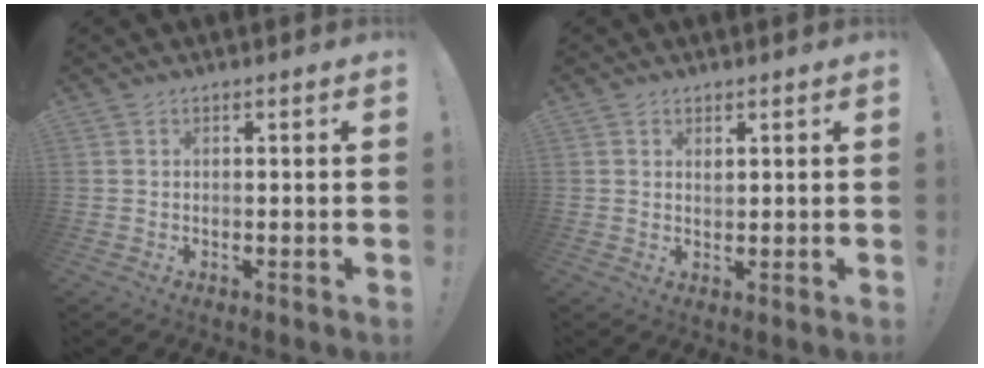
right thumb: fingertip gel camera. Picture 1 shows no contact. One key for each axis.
{"total": 1.5, "fx": 1.0, "fy": 1.0, "fz": 0.5, "tx": 0.005, "ty": -0.007, "tz": 0.017}